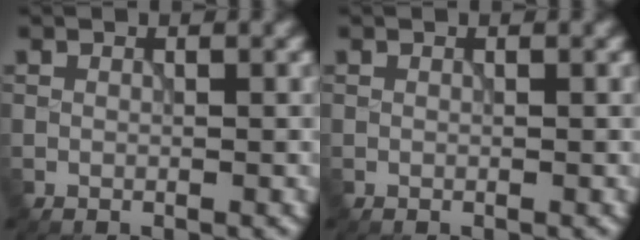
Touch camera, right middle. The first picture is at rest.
{"total": 0.0}